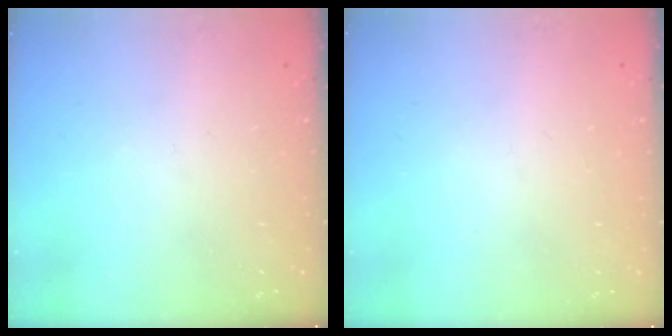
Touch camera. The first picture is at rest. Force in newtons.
{"total": 0.0}